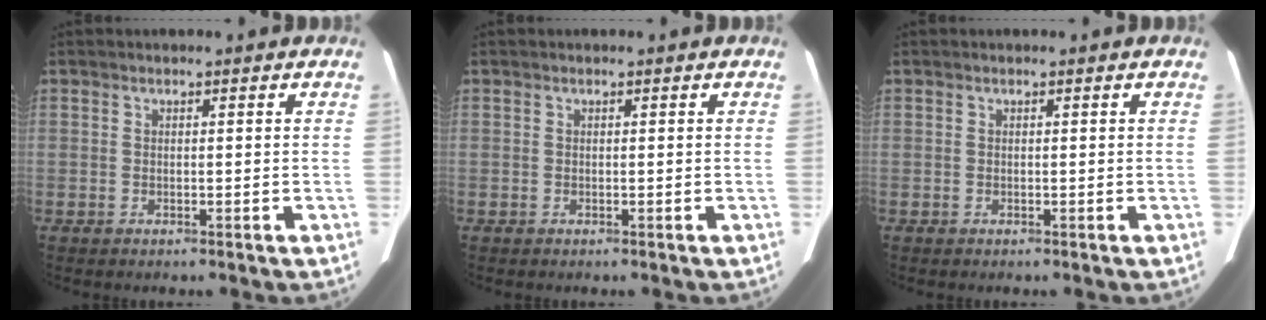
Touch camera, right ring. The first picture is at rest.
{"total": 0.0}
{"total": 0.0}